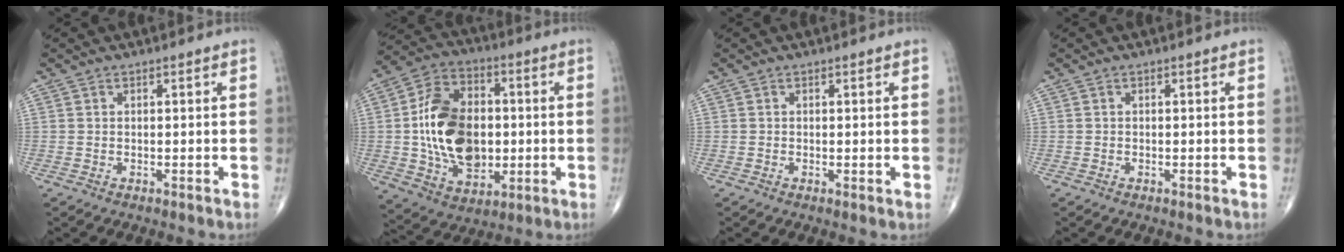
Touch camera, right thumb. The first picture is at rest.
{"total": 19.0, "force": [-0.1, 12.9, 13.9], "torque": [-0.217, 0.010, 0.004]}
{"total": 0.5, "force": [0.0, 0.1, 0.5], "torque": [-0.010, -0.003, -0.003]}
{"total": 0.0}